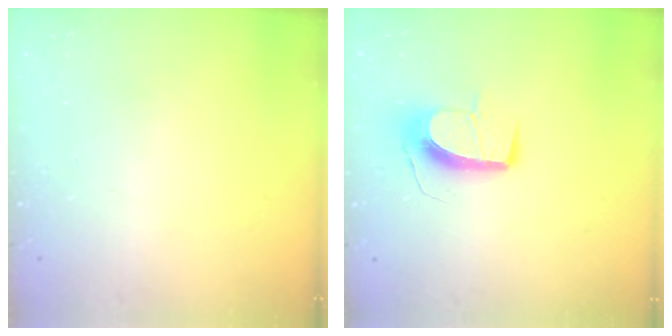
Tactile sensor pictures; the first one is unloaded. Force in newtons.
{"total": 11.3, "press": 11.3, "slide": 0.7}